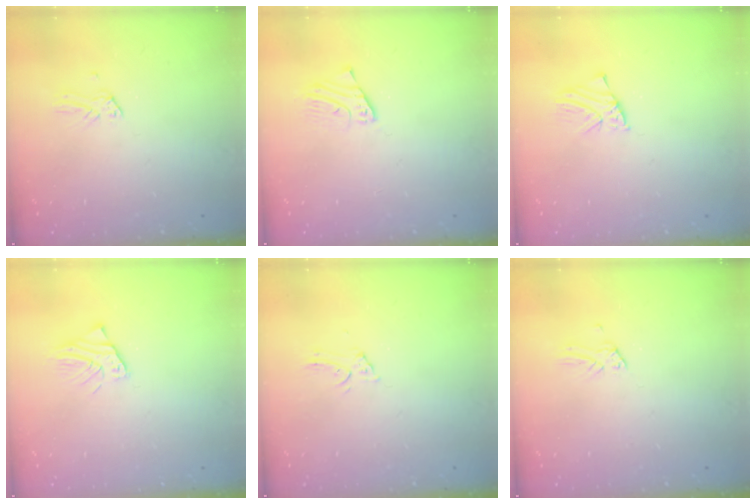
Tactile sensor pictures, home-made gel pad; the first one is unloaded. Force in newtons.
{"total": 1.9, "press": 1.9, "slide": 0.1}
{"total": 0.9, "press": 0.9, "slide": 0.0}
{"total": 2.8, "press": 2.8, "slide": 0.2}
{"total": 2.5, "press": 2.5, "slide": 0.2}
{"total": 0.0}